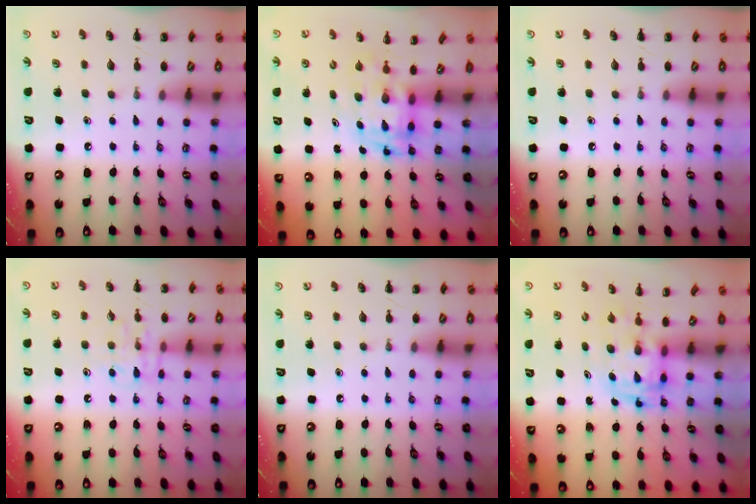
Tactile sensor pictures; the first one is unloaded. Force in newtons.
{"total": 3.6, "press": 3.5, "slide": 0.7}
{"total": 0.0}
{"total": 8.4, "press": 8.4, "slide": 0.4}
{"total": 0.0}
{"total": 2.8, "press": 2.7, "slide": 0.6}